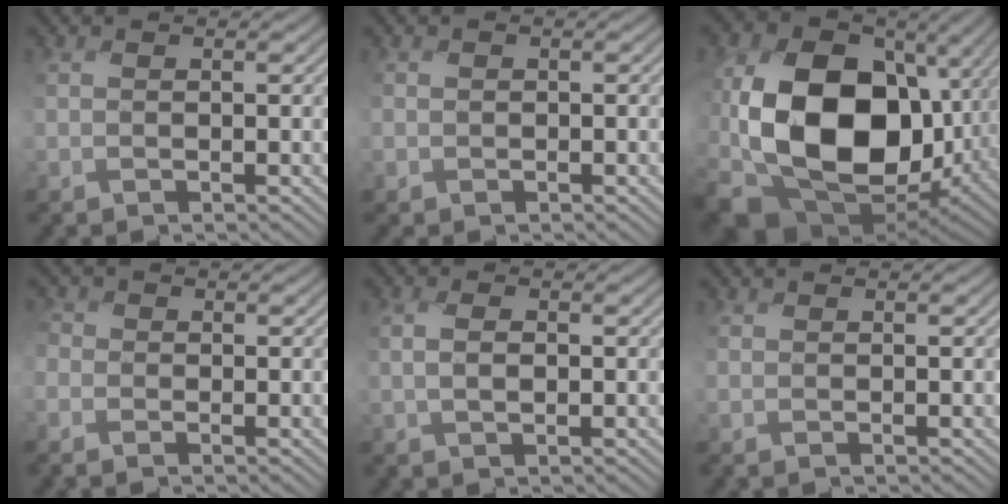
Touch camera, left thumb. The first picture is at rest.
{"total": 1.0, "force": [-0.4, 0.8, -0.2], "torque": [0.001, -0.004, -0.011]}
{"total": 20.2, "force": [-1.5, 14.0, 14.5], "torque": [-0.348, -0.032, -0.014]}
{"total": 2.5, "force": [-0.7, 2.4, 0.1], "torque": [-0.016, 0.003, -0.024]}
{"total": 2.5, "force": [-0.1, 1.4, 2.1], "torque": [-0.049, 0.001, -0.003]}
{"total": 0.0}